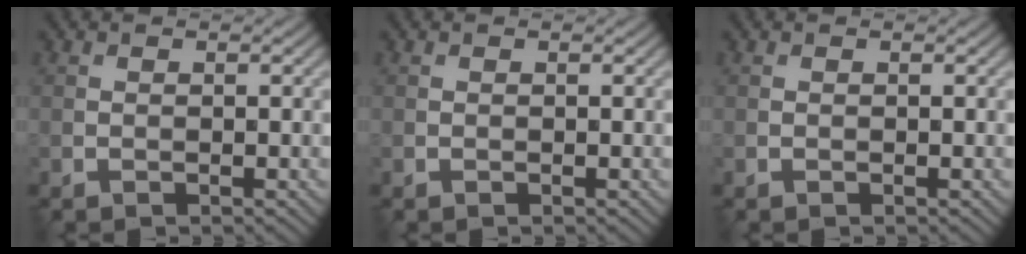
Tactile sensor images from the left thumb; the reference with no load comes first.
{"total": 0.0}
{"total": 0.0}